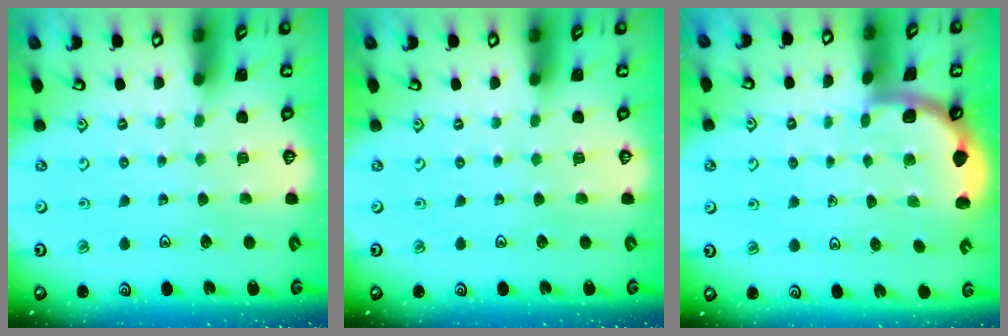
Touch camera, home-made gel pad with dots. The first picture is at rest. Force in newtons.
{"total": 0.0}
{"total": 1.7, "press": 1.6, "slide": 0.1}